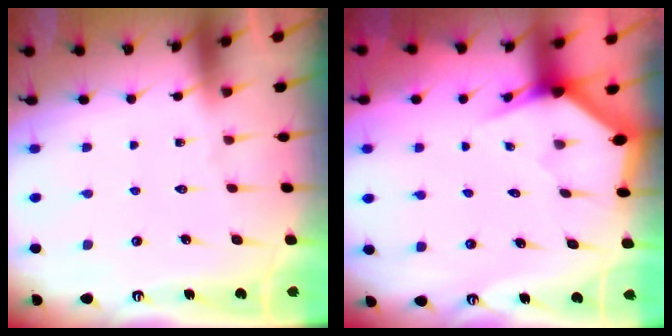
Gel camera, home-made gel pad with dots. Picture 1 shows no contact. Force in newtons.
{"total": 2.6, "press": 2.6, "slide": 0.2}